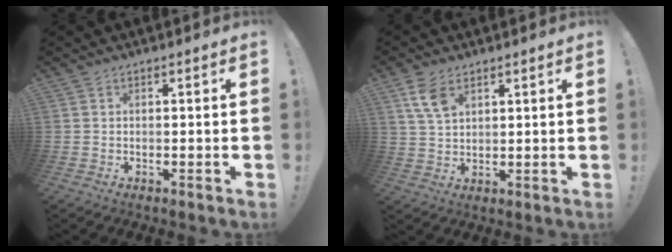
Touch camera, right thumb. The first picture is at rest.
{"total": 7.0, "force": [3.8, 3.8, 4.5], "torque": [-0.078, -0.014, 0.073]}